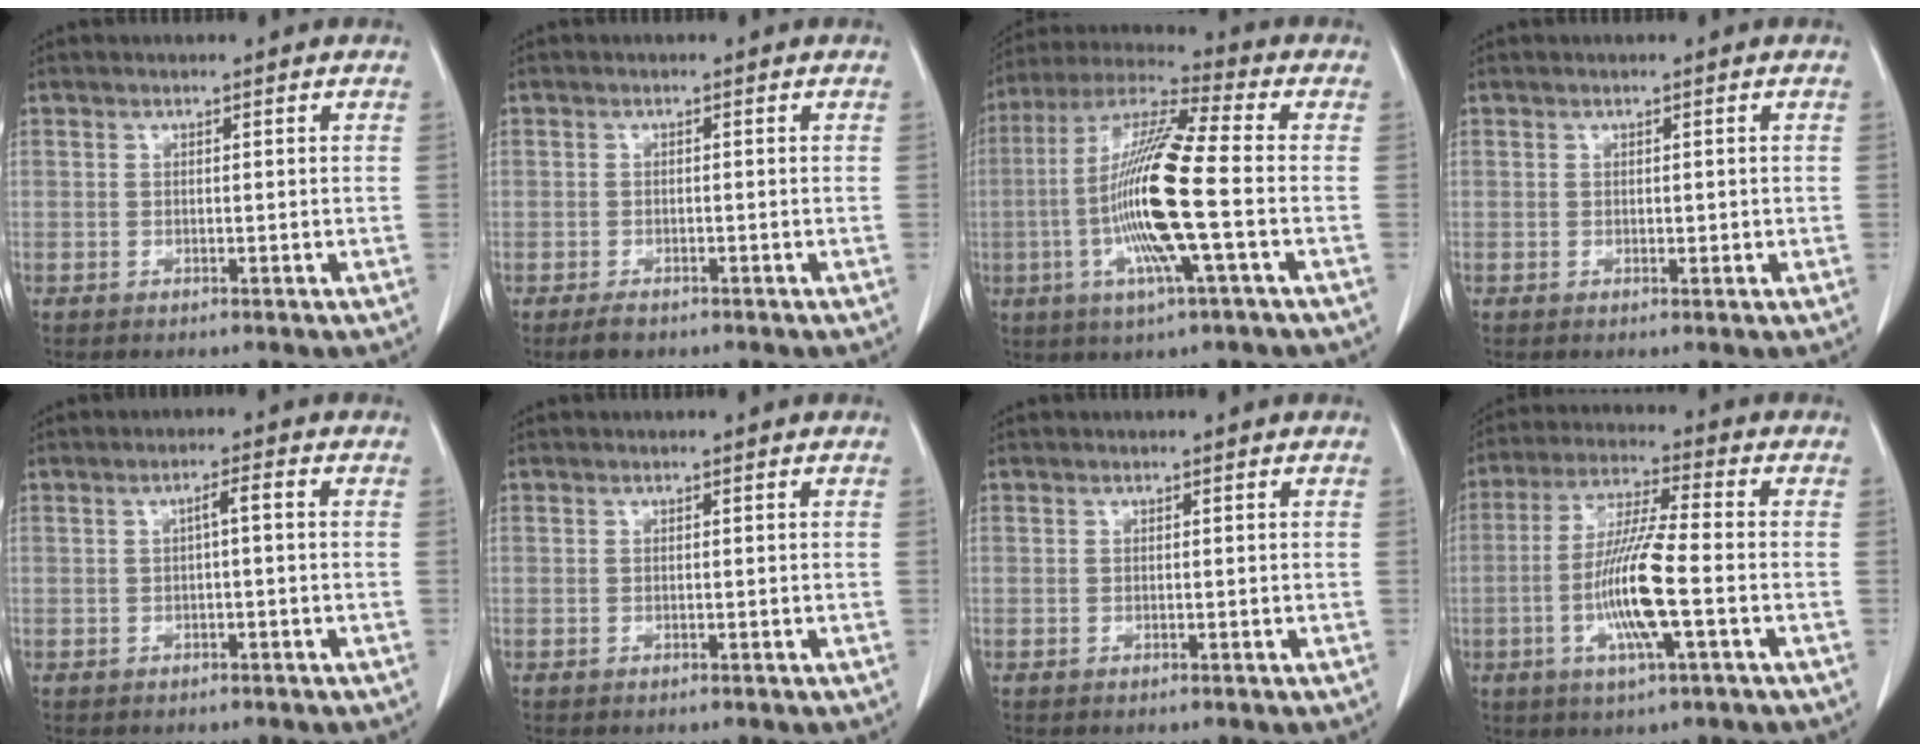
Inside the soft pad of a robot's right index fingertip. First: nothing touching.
{"total": 1.9, "force": [-1.3, 1.0, 0.9], "torque": [-0.020, -0.001, -0.019]}
{"total": 16.1, "force": [-2.9, 0.5, 15.8], "torque": [-0.321, -0.005, -0.064]}
{"total": 1.0, "force": [0.0, 0.6, 0.7], "torque": [-0.009, -0.001, 0.001]}
{"total": 2.1, "force": [0.1, 0.2, 2.1], "torque": [-0.034, 0.006, 0.001]}
{"total": 0.0}
{"total": 0.0}
{"total": 11.6, "force": [-2.8, 0.4, 11.2], "torque": [-0.222, -0.009, -0.059]}